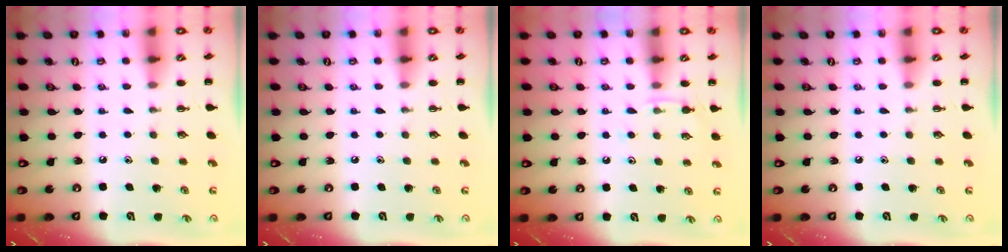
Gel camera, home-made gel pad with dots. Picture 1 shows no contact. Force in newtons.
{"total": 0.0}
{"total": 5.9, "press": 5.8, "slide": 1.4}
{"total": 0.0}